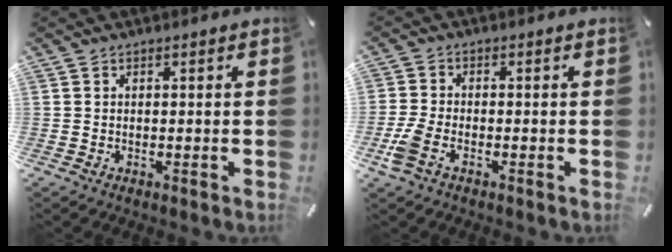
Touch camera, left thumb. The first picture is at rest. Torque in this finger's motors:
{"motor_torque": [-0.08, 0.02, 0.41, 0.22, 0.12]}